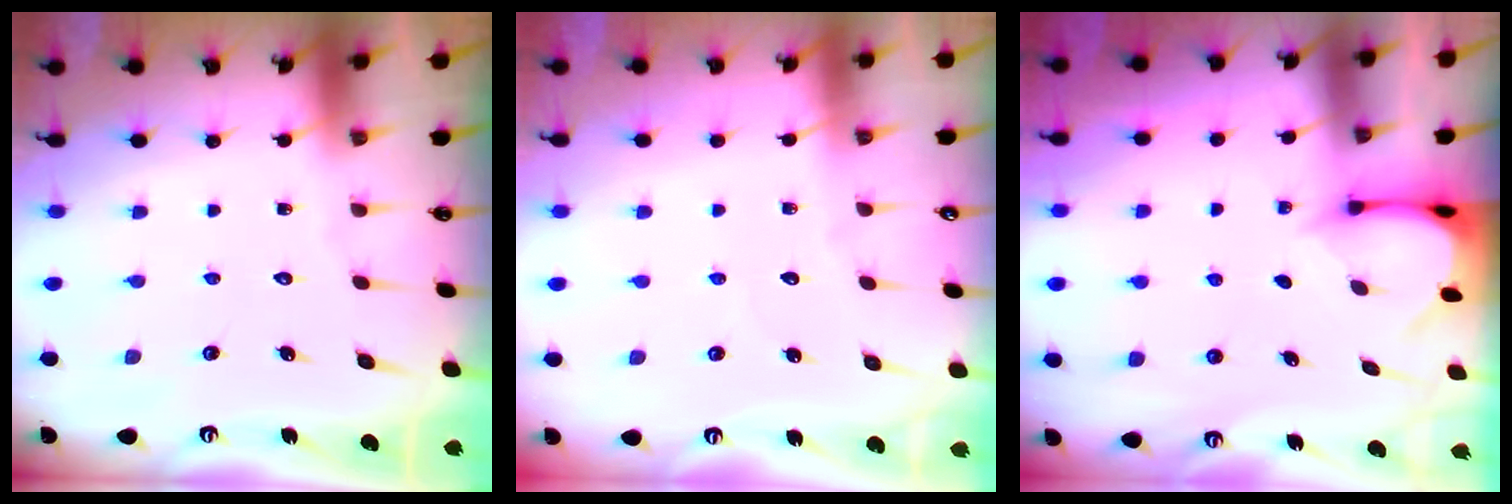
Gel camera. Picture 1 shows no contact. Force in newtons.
{"total": 2.1, "press": 2.1, "slide": 0.1}
{"total": 3.3, "press": 3.3, "slide": 0.3}